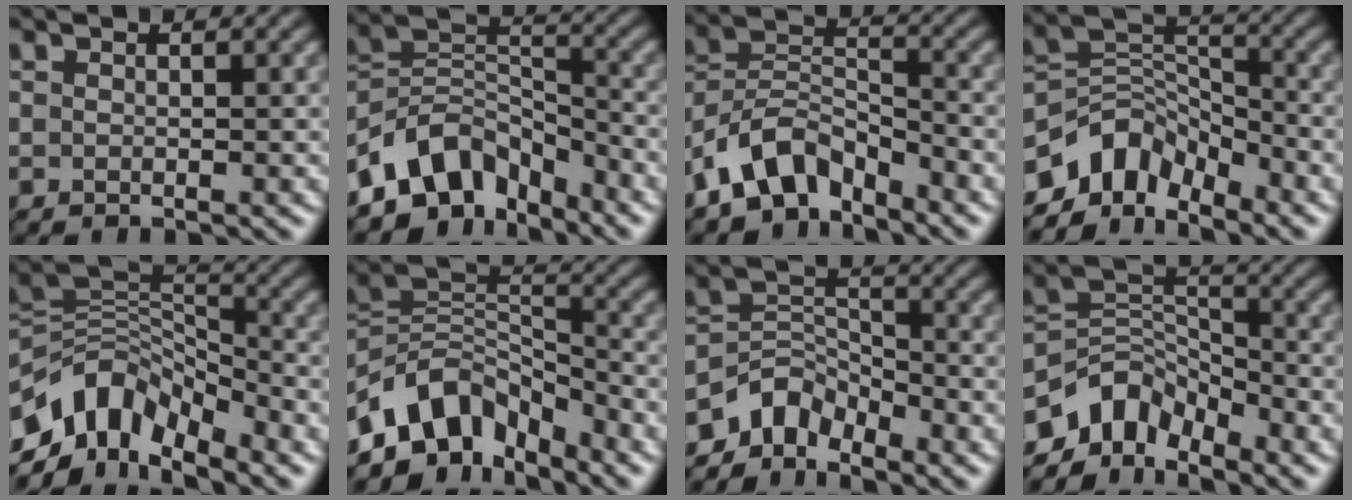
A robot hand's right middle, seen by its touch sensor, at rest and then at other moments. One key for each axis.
{"total": 7.8, "fx": -5.5, "fy": 4.5, "fz": 3.3, "tx": -0.039, "ty": 0.002, "tz": -0.116}
{"total": 6.4, "fx": -4.6, "fy": 3.4, "fz": 2.9, "tx": -0.049, "ty": 0.002, "tz": -0.096}
{"total": 5.9, "fx": -4.4, "fy": 3.4, "fz": 2.1, "tx": -0.025, "ty": 0.002, "tz": -0.089}
{"total": 8.9, "fx": -5.7, "fy": 4.9, "fz": 4.7, "tx": -0.072, "ty": 0.003, "tz": -0.116}
{"total": 8.2, "fx": -5.6, "fy": 4.5, "fz": 4.0, "tx": -0.051, "ty": 0.003, "tz": -0.117}
{"total": 4.0, "fx": -3.3, "fy": 2.0, "fz": 1.0, "tx": -0.012, "ty": 0.005, "tz": -0.073}
{"total": 5.6, "fx": -4.3, "fy": 3.1, "fz": 1.9, "tx": -0.025, "ty": 0.002, "tz": -0.088}